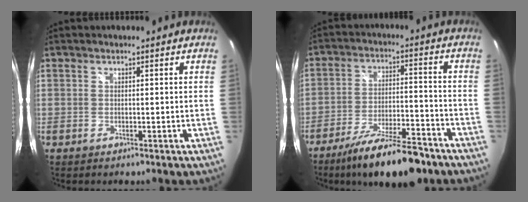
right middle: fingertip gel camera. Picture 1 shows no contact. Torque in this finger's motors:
{"motor_torque": [1.17, -0.97, 0.34, 0.15]}